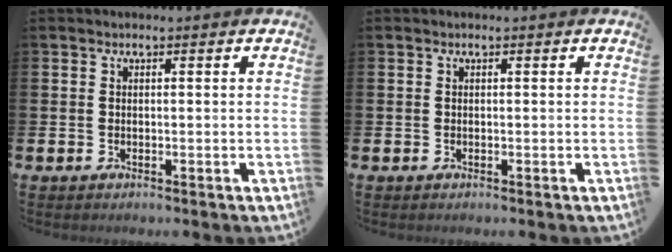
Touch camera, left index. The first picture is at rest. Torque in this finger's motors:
{"motor_torque": [0.00, 0.00, 0.00, 0.01]}